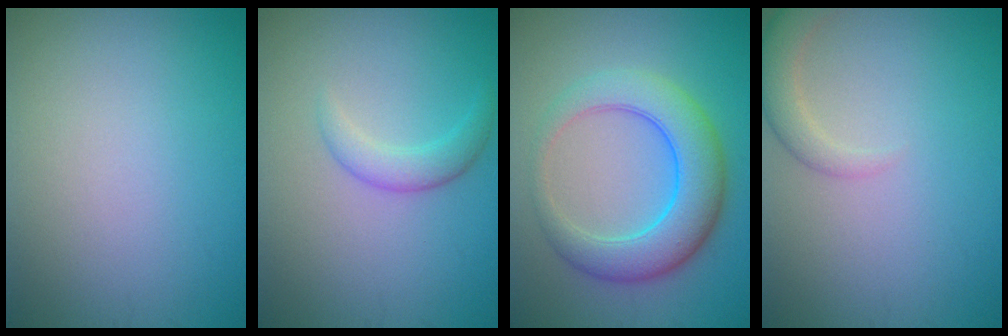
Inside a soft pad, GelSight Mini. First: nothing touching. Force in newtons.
{"total": 2.1, "press": 2.1, "slide": 0.1}
{"total": 6.5, "press": 6.5, "slide": 0.1}
{"total": 2.5, "press": 2.5, "slide": 0.2}